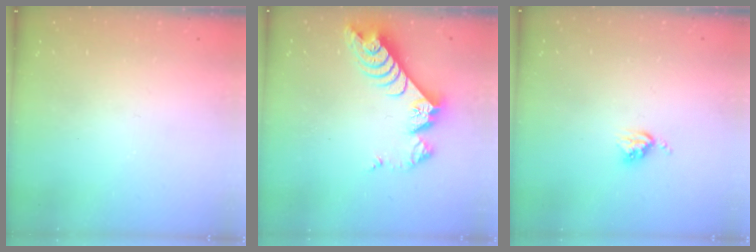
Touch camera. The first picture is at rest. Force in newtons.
{"total": 10.1, "press": 10.0, "slide": 1.0}
{"total": 3.9, "press": 3.9, "slide": 0.5}